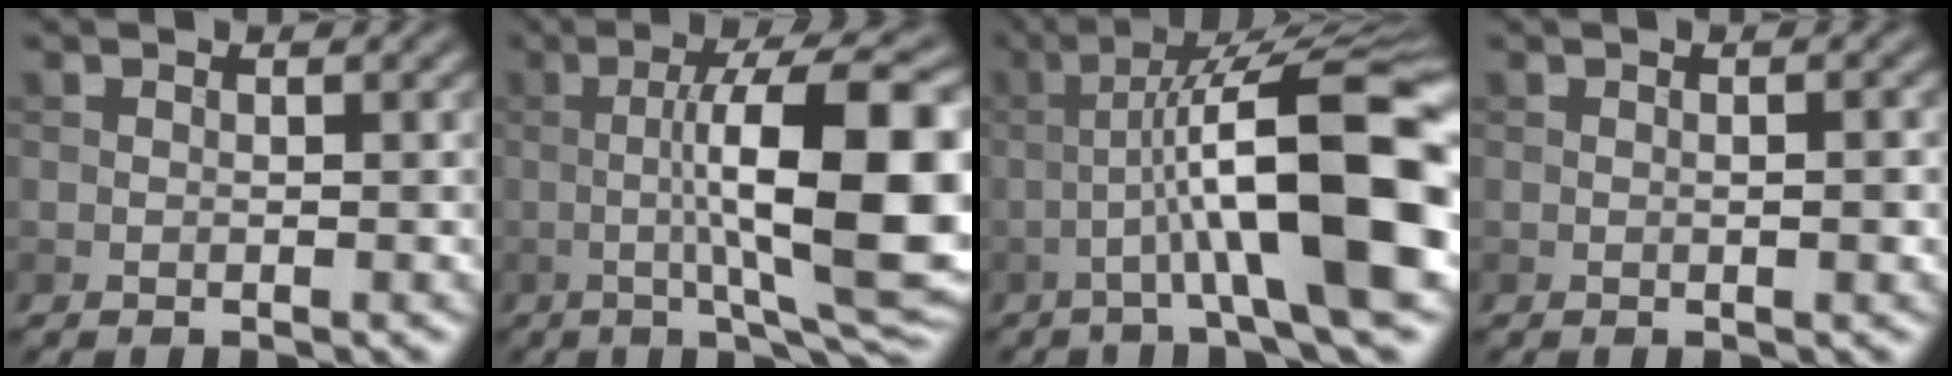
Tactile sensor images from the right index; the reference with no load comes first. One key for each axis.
{"total": 14.3, "fx": -0.4, "fy": 3.1, "fz": 14.0, "tx": -0.199, "ty": 0.011, "tz": -0.006}
{"total": 12.8, "fx": -2.1, "fy": 2.2, "fz": 12.4, "tx": -0.195, "ty": 0.023, "tz": -0.032}
{"total": 1.2, "fx": 0.0, "fy": 0.2, "fz": 1.2, "tx": -0.020, "ty": 0.001, "tz": 0.001}